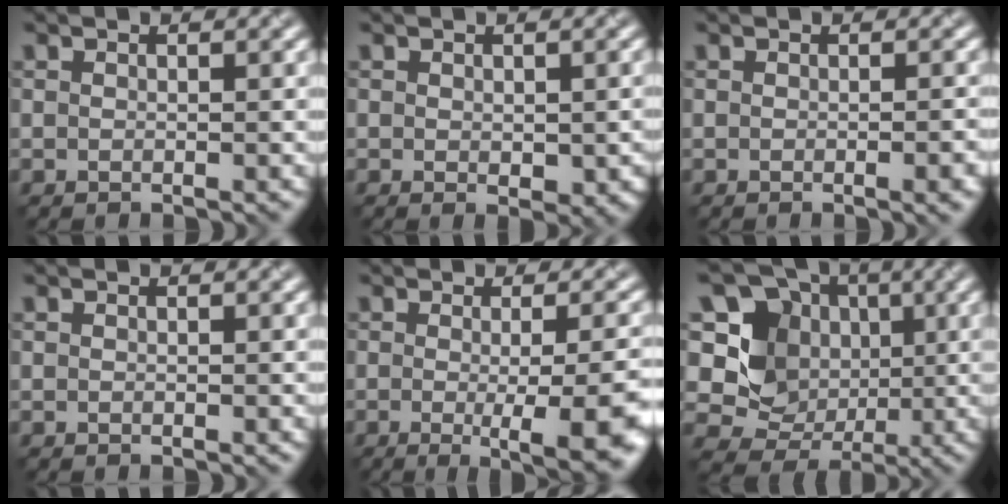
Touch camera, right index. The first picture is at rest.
{"total": 2.9, "force": [-0.5, 1.5, 2.4], "torque": [-0.033, -0.010, -0.001]}
{"total": 2.3, "force": [-0.6, 0.7, 2.1], "torque": [-0.015, -0.002, -0.006]}
{"total": 0.0}
{"total": 8.5, "force": [-2.0, 2.2, 7.9], "torque": [-0.082, -0.016, -0.018]}
{"total": 11.4, "force": [2.3, 10.0, 5.1], "torque": [-0.120, 0.023, 0.019]}